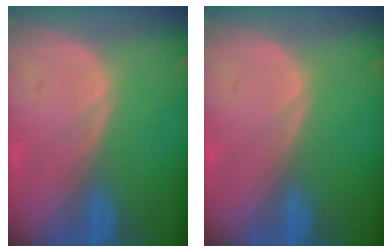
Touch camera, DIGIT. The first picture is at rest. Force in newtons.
{"total": 0.0}